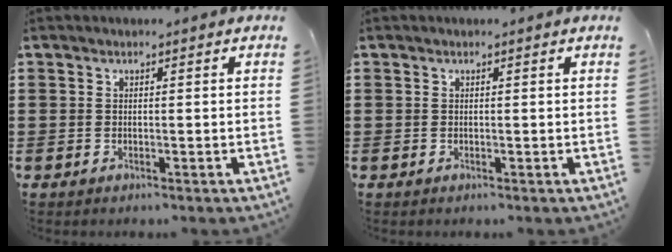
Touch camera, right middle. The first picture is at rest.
{"total": 0.0}